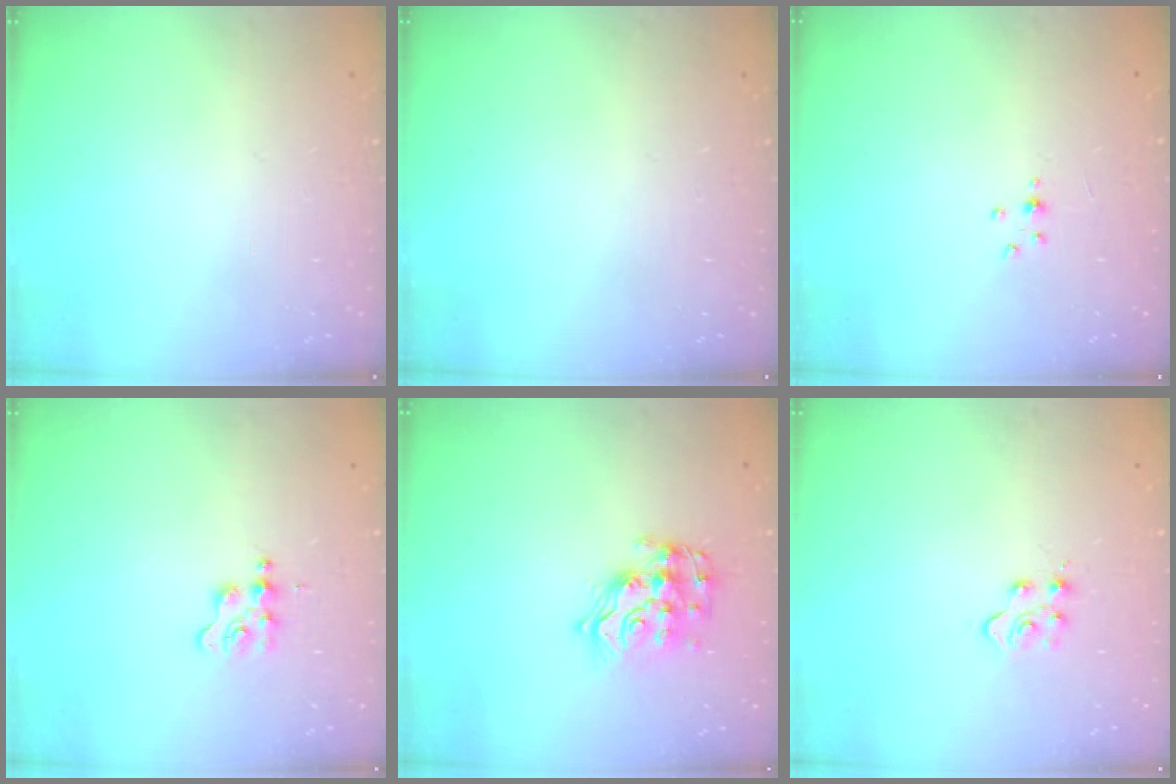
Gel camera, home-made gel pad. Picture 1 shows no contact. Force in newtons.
{"total": 0.0}
{"total": 1.5, "press": 1.5, "slide": 0.2}
{"total": 1.8, "press": 1.7, "slide": 0.3}
{"total": 13.6, "press": 13.6, "slide": 1.0}
{"total": 4.9, "press": 4.9, "slide": 0.3}